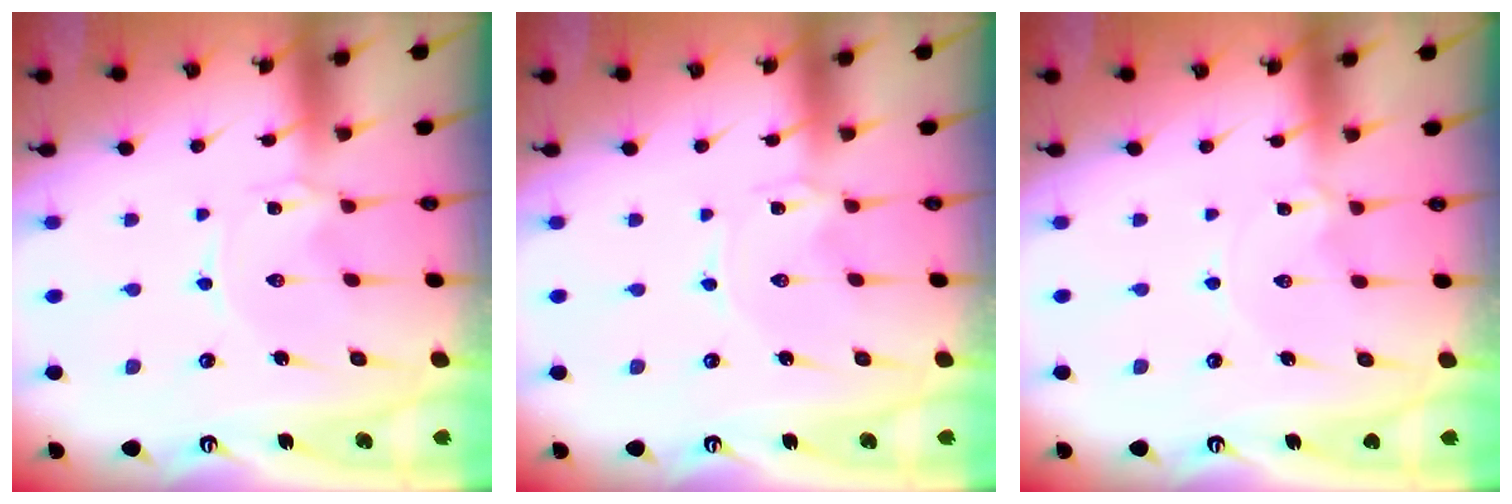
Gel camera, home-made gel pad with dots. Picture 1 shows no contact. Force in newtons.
{"total": 0.0}
{"total": 0.8, "press": 0.8, "slide": 0.0}